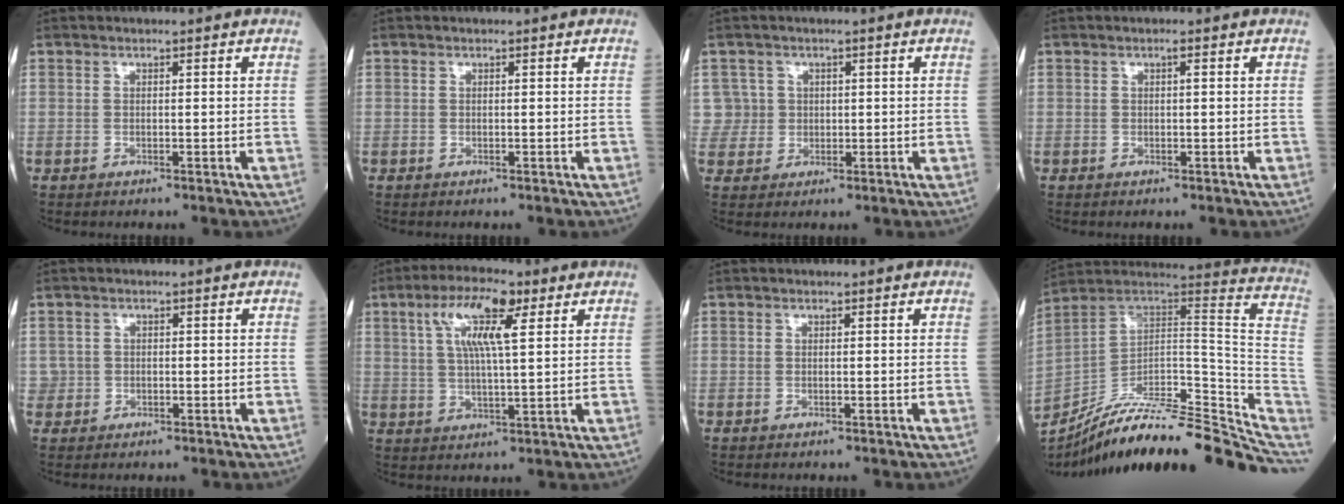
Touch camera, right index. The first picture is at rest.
{"total": 0.0}
{"total": 4.1, "force": [1.1, 3.9, -0.4], "torque": [0.026, 0.011, 0.021]}
{"total": 0.6, "force": [0.2, 0.1, 0.5], "torque": [-0.011, 0.001, 0.002]}
{"total": 1.6, "force": [-0.1, 1.6, 0.2], "torque": [0.001, 0.006, -0.001]}
{"total": 9.3, "force": [4.0, 1.7, 8.2], "torque": [-0.156, 0.014, 0.071]}
{"total": 0.0}
{"total": 26.6, "force": [-23.1, 3.3, 12.8], "torque": [-0.111, 0.023, -0.340]}